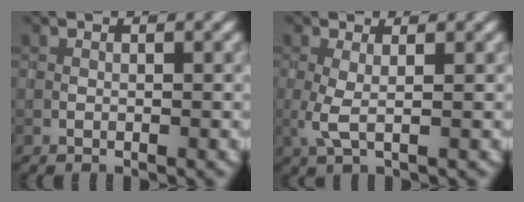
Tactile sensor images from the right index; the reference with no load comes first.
{"total": 1.8, "force": [0.5, 0.3, 1.7], "torque": [-0.042, -0.002, 0.008]}